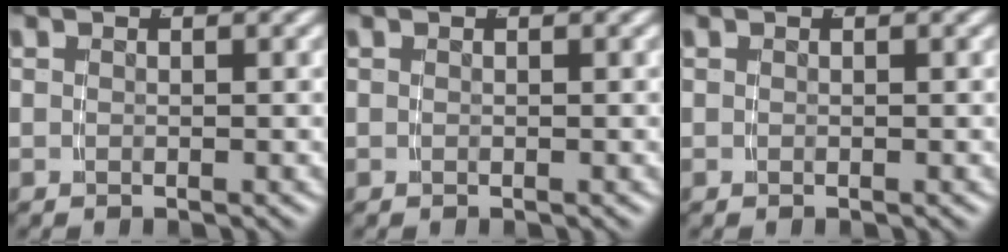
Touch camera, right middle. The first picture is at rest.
{"total": 0.0}
{"total": 0.0}